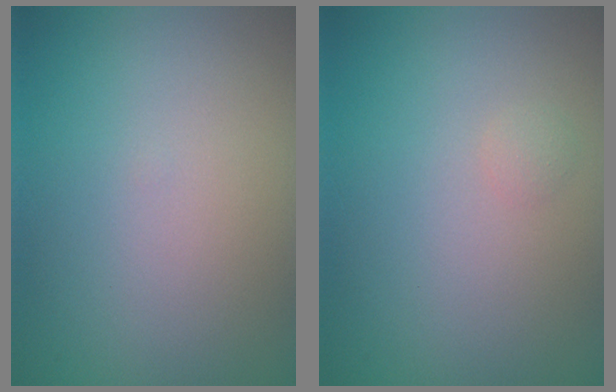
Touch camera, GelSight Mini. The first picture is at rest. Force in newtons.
{"total": 0.6, "press": 0.6, "slide": 0.0}